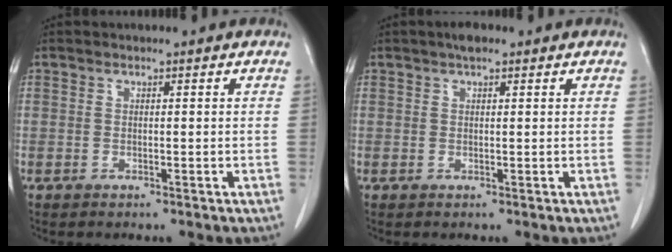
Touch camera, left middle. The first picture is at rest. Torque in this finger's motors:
{"motor_torque": [0.40, -0.37, -0.01, 0.03]}